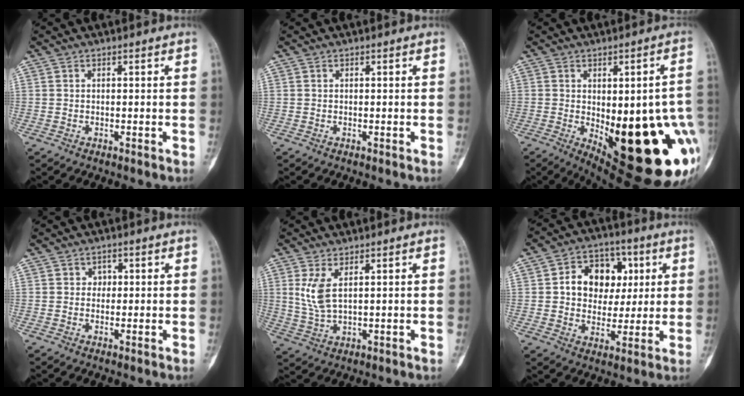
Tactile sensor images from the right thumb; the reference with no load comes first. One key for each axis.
{"total": 0.0}
{"total": 29.0, "fx": -6.2, "fy": 10.7, "fz": 26.2, "tx": -0.256, "ty": -0.009, "tz": -0.054}
{"total": 1.5, "fx": 0.3, "fy": 1.4, "fz": 0.5, "tx": 0.003, "ty": 0.004, "tz": 0.001}
{"total": 5.4, "fx": 1.8, "fy": 2.2, "fz": 4.6, "tx": -0.106, "ty": -0.011, "tz": 0.049}
{"total": 12.7, "fx": 2.7, "fy": 9.9, "fz": 7.4, "tx": -0.060, "ty": 0.009, "tz": 0.042}